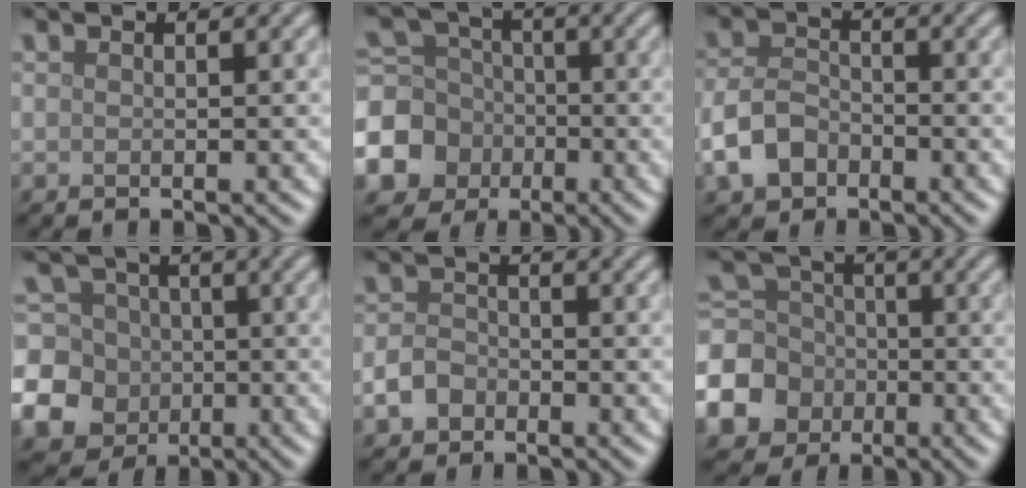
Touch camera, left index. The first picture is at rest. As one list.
[{"total": 9.1, "force": [-3.2, 8.1, 2.7], "torque": [-0.067, -0.017, -0.089]}, {"total": 4.2, "force": [-2.2, 2.8, 2.2], "torque": [-0.047, -0.001, -0.050]}, {"total": 16.8, "force": [-4.2, 15.8, 4.0], "torque": [-0.125, -0.023, -0.100]}, {"total": 2.5, "force": [-1.3, 1.8, 1.1], "torque": [-0.018, 0.002, -0.030]}, {"total": 9.2, "force": [-3.4, 8.0, 3.0], "torque": [-0.072, -0.016, -0.090]}]